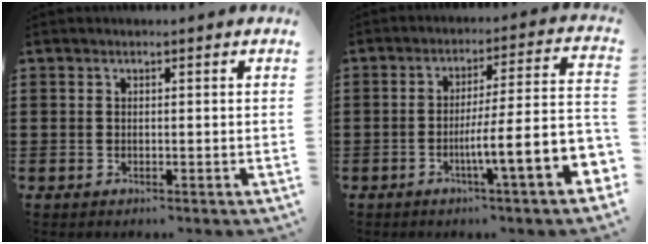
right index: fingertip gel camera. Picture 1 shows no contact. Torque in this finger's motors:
{"motor_torque": [2.14, 0.00, 0.31, 0.18]}